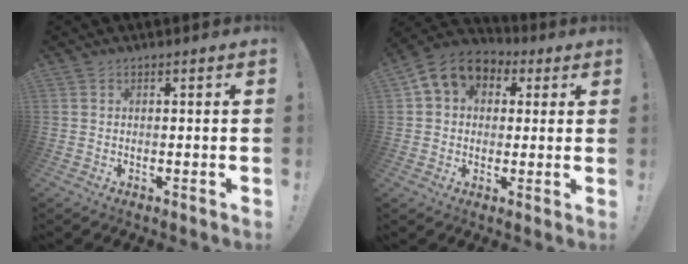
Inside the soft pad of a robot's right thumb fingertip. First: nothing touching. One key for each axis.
{"total": 10.3, "fx": 3.8, "fy": 8.1, "fz": 5.1, "tx": -0.070, "ty": -0.010, "tz": 0.076}